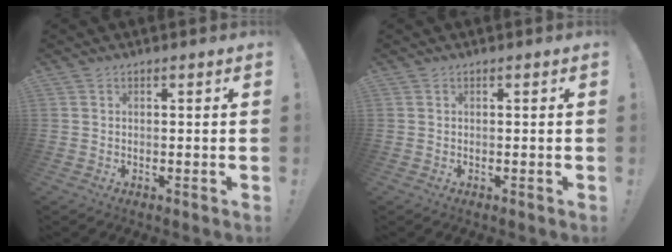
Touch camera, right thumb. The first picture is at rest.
{"total": 0.0}